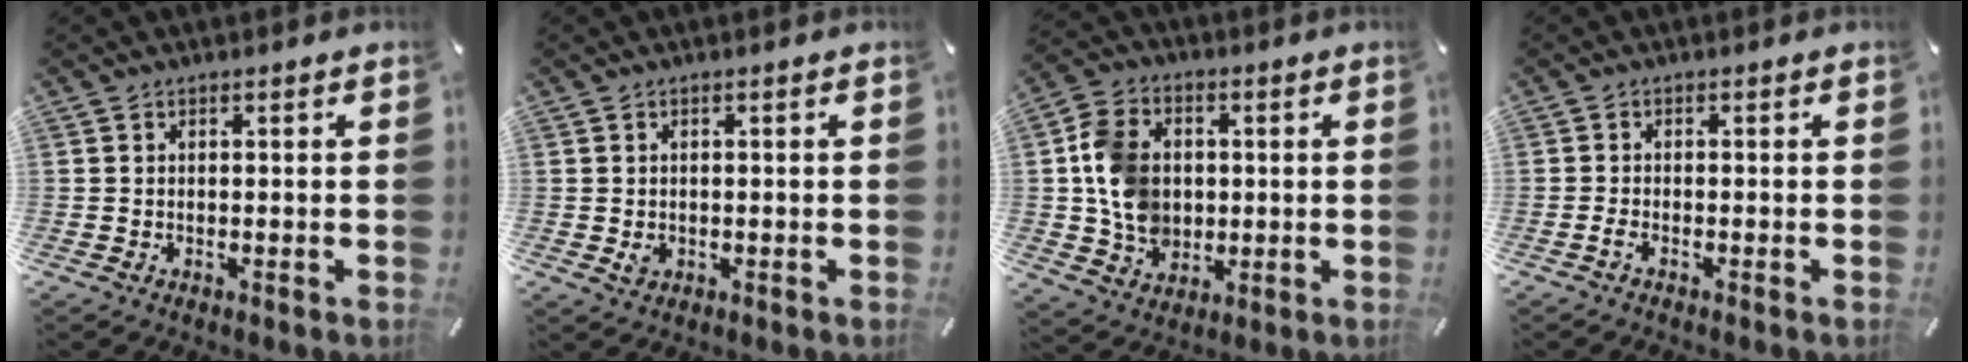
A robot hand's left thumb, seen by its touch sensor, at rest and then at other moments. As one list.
[{"total": 1.7, "force": [-0.4, 1.4, 0.9], "torque": [-0.014, 0.002, -0.005]}, {"total": 11.7, "force": [0.4, 10.0, 6.0], "torque": [-0.116, 0.012, 0.012]}, {"total": 1.4, "force": [-1.0, 0.3, 0.9], "torque": [-0.022, -0.002, -0.020]}]